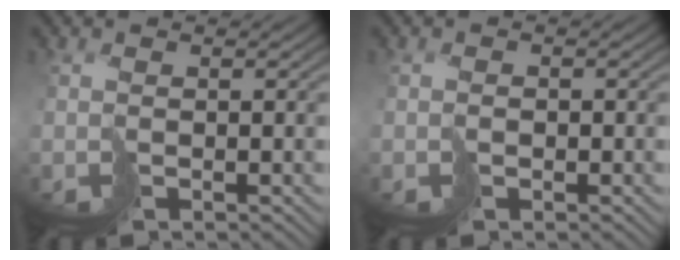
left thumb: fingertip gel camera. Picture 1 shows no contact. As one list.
[{"total": 2.0, "force": [-0.9, 1.6, 0.9], "torque": [-0.018, -0.006, -0.022]}]